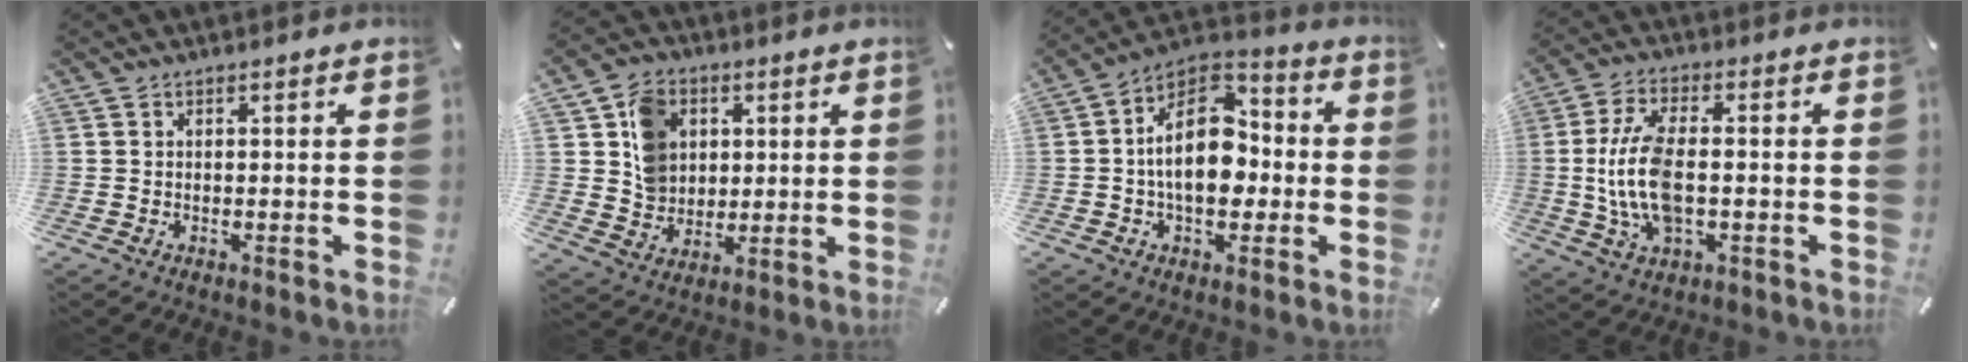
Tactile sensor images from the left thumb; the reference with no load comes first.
{"total": 9.3, "force": [2.8, 8.1, 3.6], "torque": [-0.060, 0.008, 0.054]}
{"total": 15.4, "force": [-0.7, 10.3, 11.4], "torque": [-0.193, 0.001, -0.017]}
{"total": 12.4, "force": [-1.0, 5.8, 11.0], "torque": [-0.233, -0.009, -0.015]}